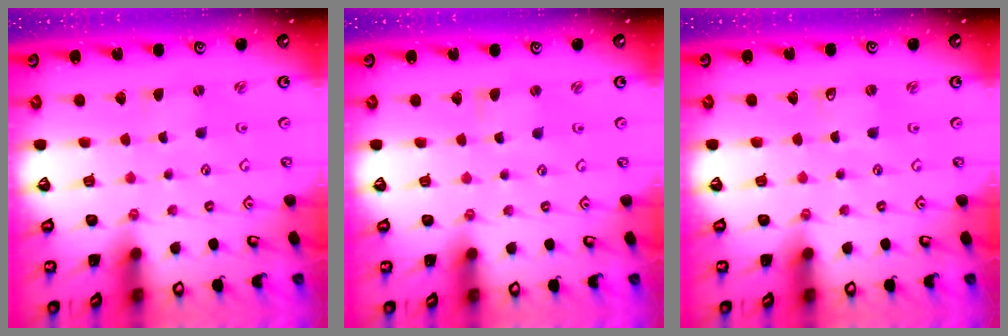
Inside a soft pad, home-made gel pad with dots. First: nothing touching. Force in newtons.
{"total": 1.3, "press": 1.2, "slide": 0.3}
{"total": 0.7, "press": 0.7, "slide": 0.0}